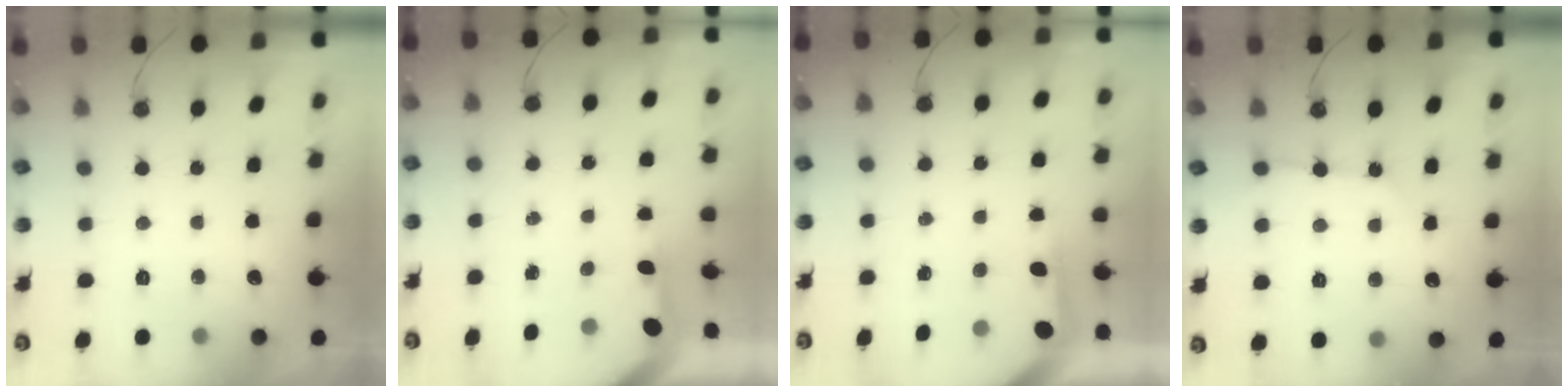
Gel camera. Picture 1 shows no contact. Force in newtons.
{"total": 2.9, "press": 2.9, "slide": 0.2}
{"total": 3.7, "press": 3.7, "slide": 0.4}
{"total": 3.8, "press": 3.7, "slide": 0.5}